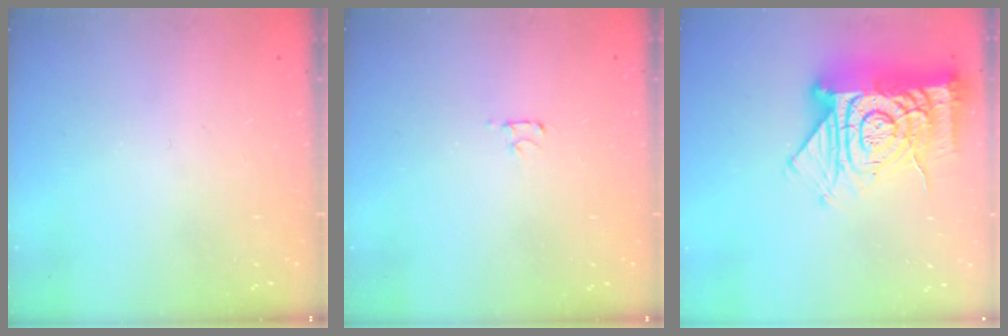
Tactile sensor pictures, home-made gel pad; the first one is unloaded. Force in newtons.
{"total": 2.5, "press": 2.4, "slide": 0.3}
{"total": 21.4, "press": 21.3, "slide": 2.0}